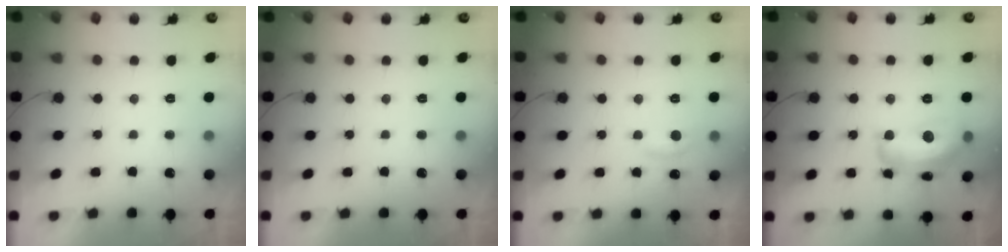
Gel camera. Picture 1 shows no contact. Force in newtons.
{"total": 0.0}
{"total": 6.6, "press": 6.6, "slide": 0.8}
{"total": 15.4, "press": 15.4, "slide": 0.7}